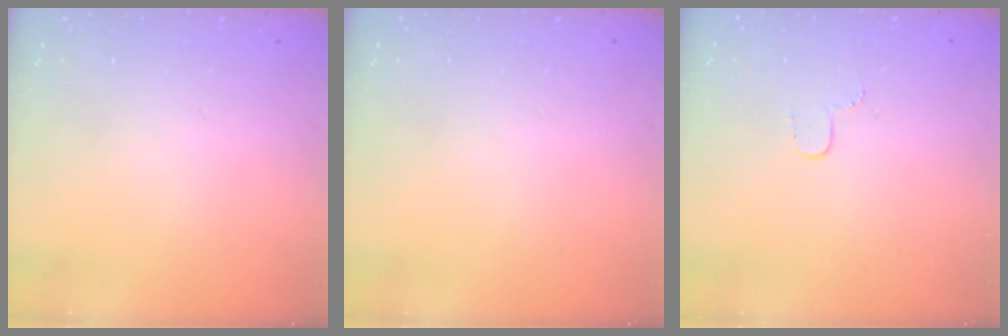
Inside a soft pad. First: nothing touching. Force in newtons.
{"total": 0.0}
{"total": 3.5, "press": 3.5, "slide": 0.4}